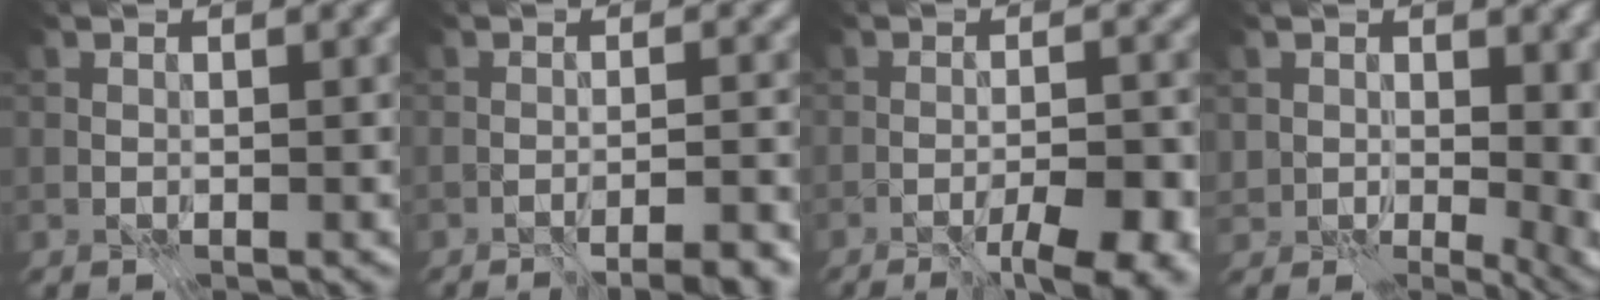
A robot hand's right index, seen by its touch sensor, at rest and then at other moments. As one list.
[{"total": 4.1, "force": [-3.4, 0.2, 2.2], "torque": [-0.026, 0.008, -0.048]}, {"total": 7.2, "force": [-4.5, 1.3, 5.4], "torque": [-0.072, 0.000, -0.057]}, {"total": 7.4, "force": [1.0, 5.6, 4.7], "torque": [-0.075, -0.031, 0.033]}]